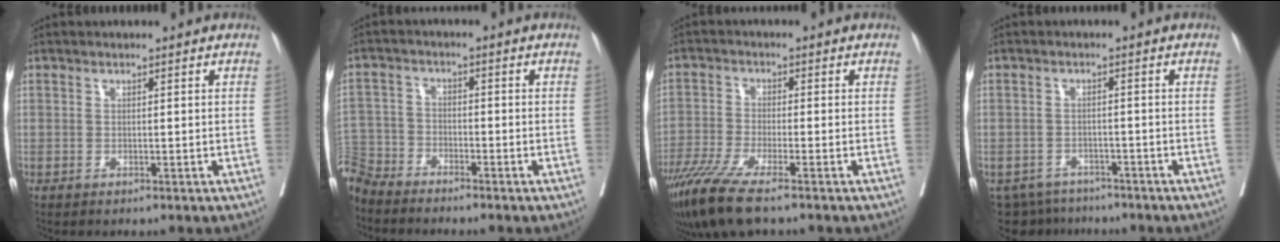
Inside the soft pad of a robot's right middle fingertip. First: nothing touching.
{"total": 6.5, "force": [-6.3, 1.4, 0.2], "torque": [0.000, -0.002, -0.129]}
{"total": 8.8, "force": [-6.3, 0.7, 6.0], "torque": [-0.113, -0.024, -0.115]}
{"total": 6.2, "force": [-5.6, 2.6, 0.2], "torque": [0.002, 0.003, -0.082]}